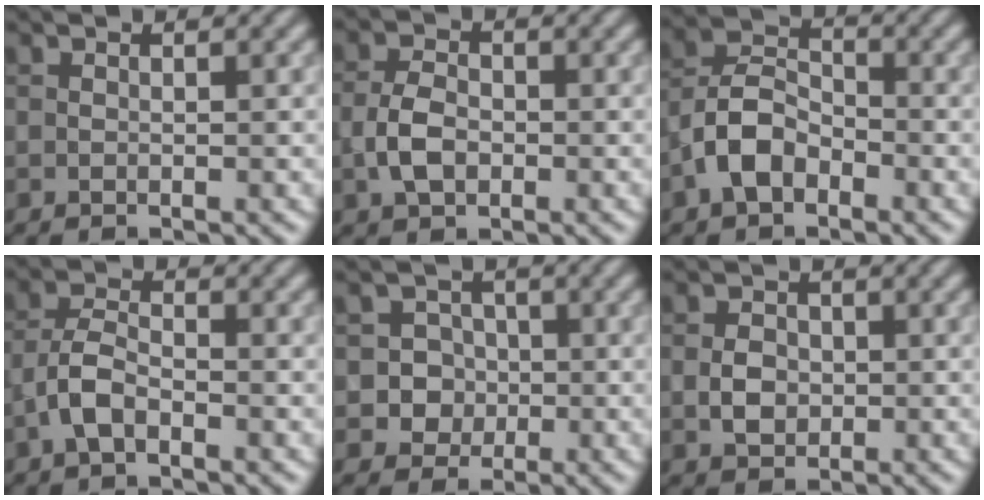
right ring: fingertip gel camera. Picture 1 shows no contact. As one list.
[{"total": 3.5, "force": [-1.0, 2.3, 2.4], "torque": [-0.050, 0.003, -0.023]}, {"total": 4.7, "force": [-2.3, 2.9, 2.8], "torque": [-0.058, 0.011, -0.052]}, {"total": 3.0, "force": [-1.6, 1.4, 2.1], "torque": [-0.045, 0.008, -0.040]}, {"total": 3.4, "force": [-0.7, 3.2, 0.7], "torque": [0.014, 0.007, -0.030]}, {"total": 2.4, "force": [-0.3, 1.9, 1.4], "torque": [-0.025, 0.001, -0.009]}]